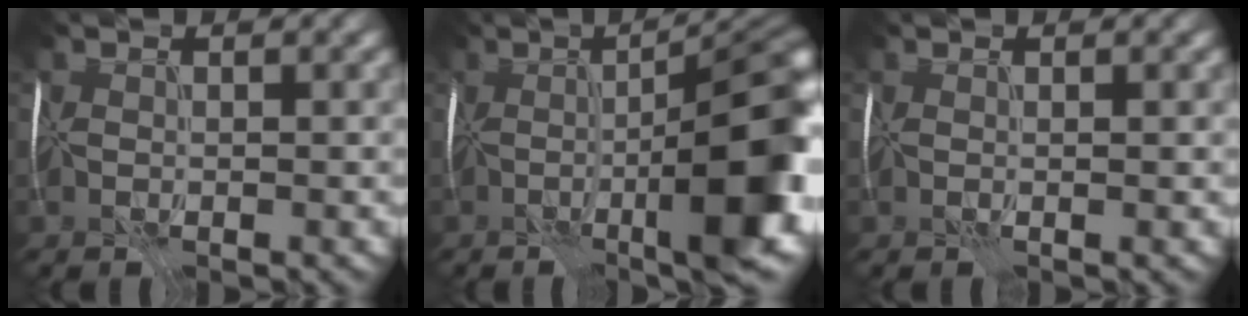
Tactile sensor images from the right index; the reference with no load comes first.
{"total": 11.7, "force": [-2.0, 2.0, 11.4], "torque": [-0.145, -0.001, -0.027]}
{"total": 0.7, "force": [0.4, -0.6, 0.1], "torque": [-0.003, 0.002, 0.008]}